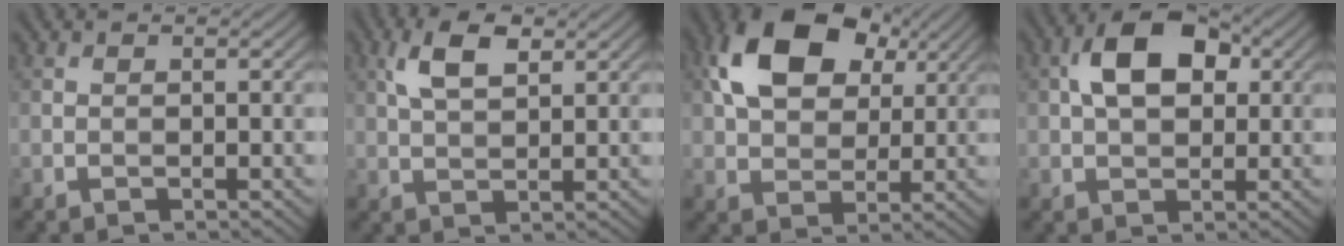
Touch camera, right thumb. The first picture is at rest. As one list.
[{"total": 5.2, "force": [2.4, 2.3, 4.0], "torque": [-0.088, 0.007, 0.045]}, {"total": 13.0, "force": [5.0, 8.5, 8.5], "torque": [-0.179, 0.023, 0.090]}, {"total": 7.9, "force": [1.9, 4.8, 6.0], "torque": [-0.109, 0.015, 0.024]}]